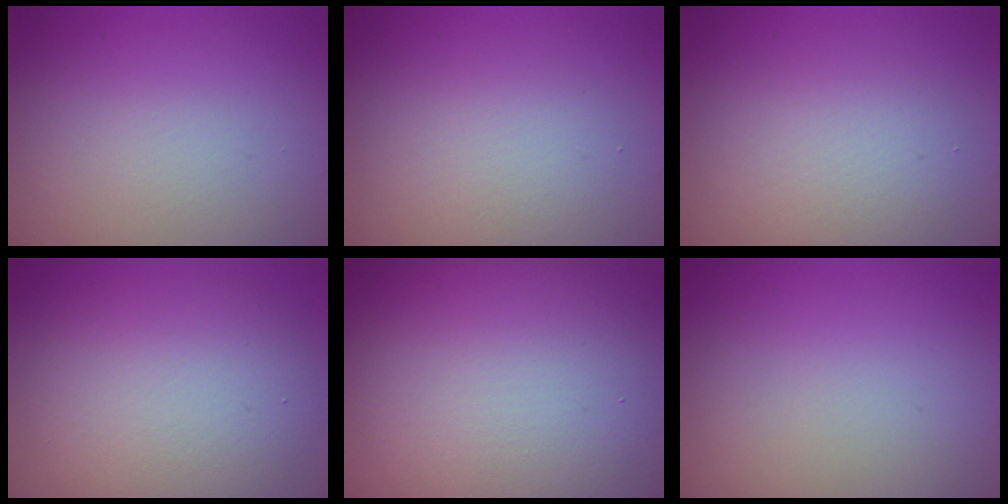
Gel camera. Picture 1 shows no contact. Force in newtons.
{"total": 2.4, "press": 2.4, "slide": 0.1}
{"total": 3.8, "press": 3.8, "slide": 0.0}
{"total": 7.7, "press": 7.7, "slide": 0.4}
{"total": 23.1, "press": 23.1, "slide": 1.2}
{"total": 0.0}